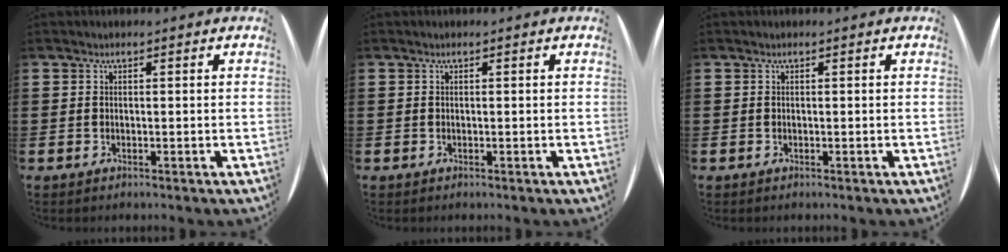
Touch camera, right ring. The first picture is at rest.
{"total": 0.0}
{"total": 0.0}